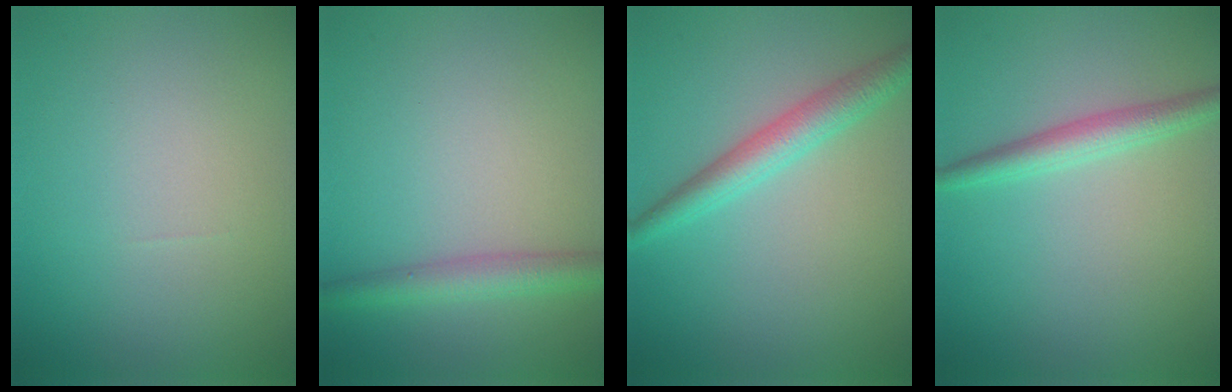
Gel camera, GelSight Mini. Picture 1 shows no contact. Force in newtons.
{"total": 2.9, "press": 2.9, "slide": 0.1}
{"total": 3.3, "press": 3.3, "slide": 0.1}
{"total": 2.7, "press": 2.7, "slide": 0.1}